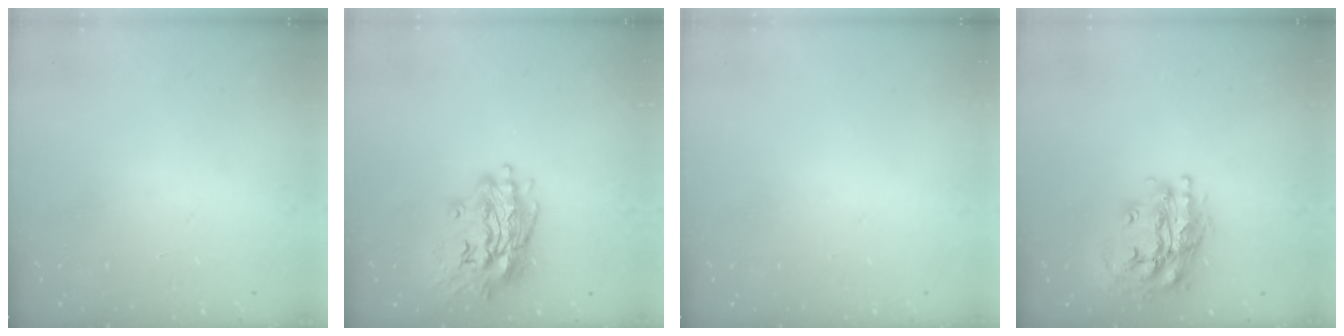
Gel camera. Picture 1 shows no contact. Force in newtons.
{"total": 17.1, "press": 16.9, "slide": 2.4}
{"total": 0.0}
{"total": 21.2, "press": 21.1, "slide": 2.1}